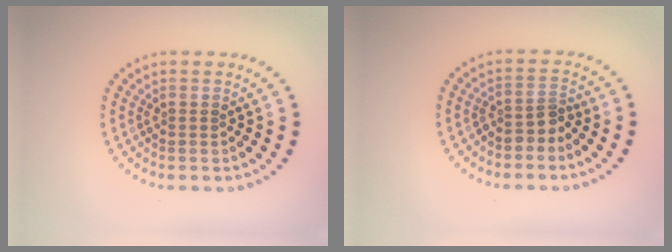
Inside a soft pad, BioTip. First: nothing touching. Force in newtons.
{"total": 1.9, "press": 1.4, "slide": 1.3}